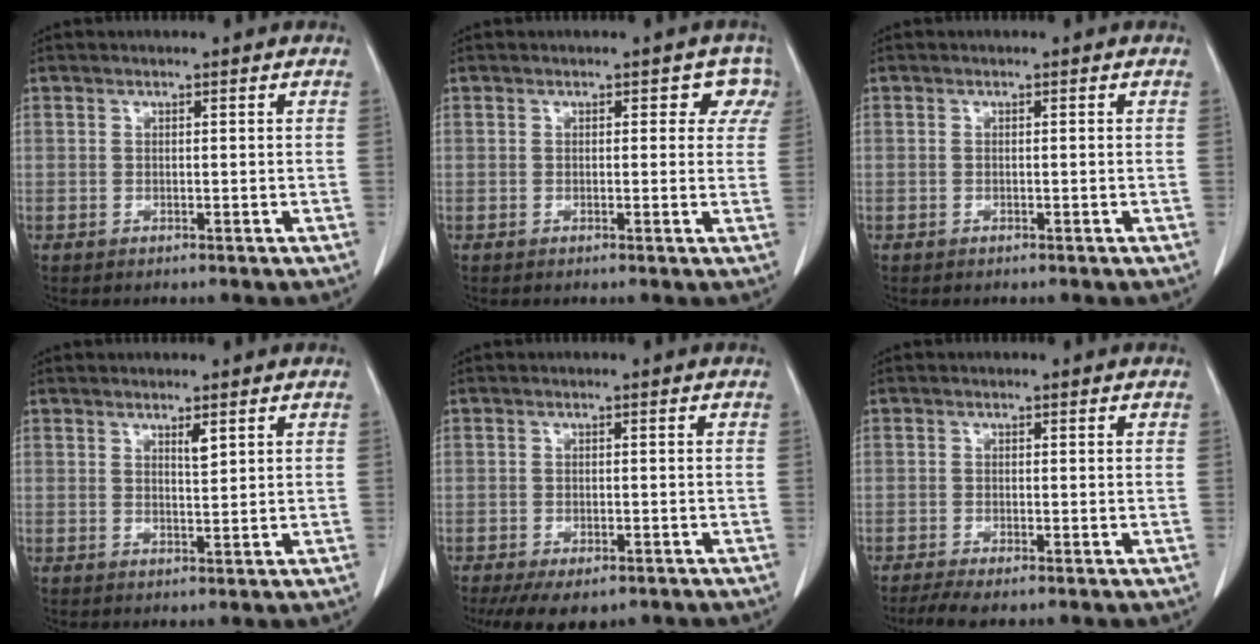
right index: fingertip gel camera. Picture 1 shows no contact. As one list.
[{"total": 3.0, "force": [1.4, 2.2, 1.5], "torque": [0.009, 0.006, 0.001]}, {"total": 0.0}, {"total": 1.6, "force": [1.0, 0.2, 1.3], "torque": [-0.025, -0.005, 0.018]}, {"total": 7.8, "force": [-5.6, 3.7, 4.0], "torque": [-0.054, -0.005, -0.078]}, {"total": 3.6, "force": [-2.7, 0.4, 2.3], "torque": [-0.037, -0.007, -0.046]}]